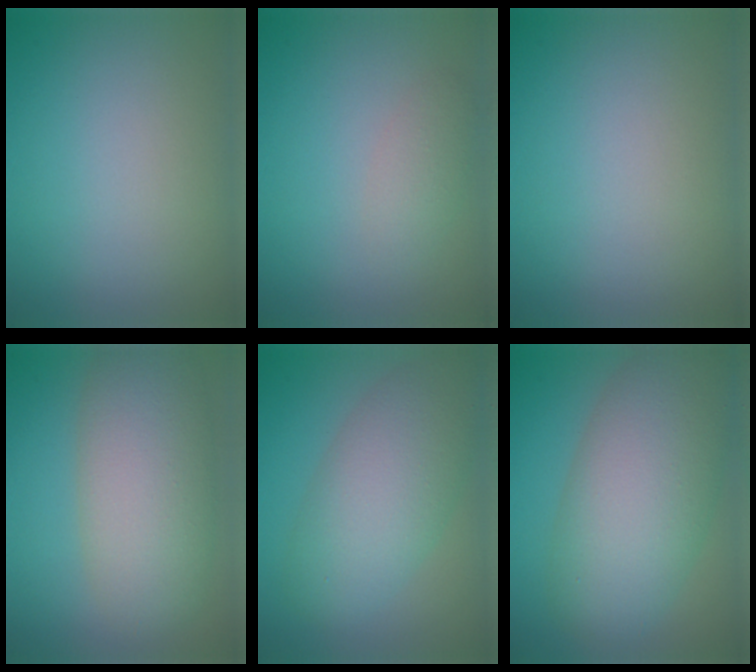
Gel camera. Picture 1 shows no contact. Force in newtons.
{"total": 1.7, "press": 1.7, "slide": 0.1}
{"total": 0.0}
{"total": 7.7, "press": 7.6, "slide": 0.4}
{"total": 7.0, "press": 7.0, "slide": 0.3}
{"total": 10.0, "press": 10.0, "slide": 0.6}